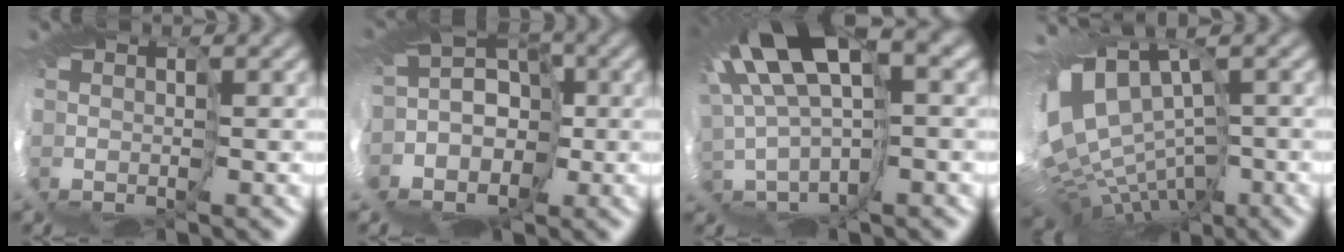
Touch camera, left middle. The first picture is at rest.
{"total": 7.6, "force": [-4.6, 5.4, 2.8], "torque": [-0.072, 0.013, -0.088]}
{"total": 8.8, "force": [3.7, 1.9, 7.7], "torque": [-0.193, 0.011, 0.088]}
{"total": 9.5, "force": [-2.5, 4.4, 8.1], "torque": [-0.177, 0.023, -0.001]}